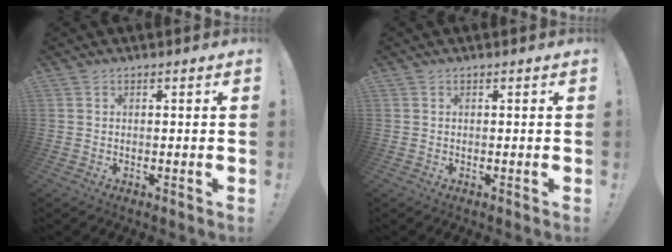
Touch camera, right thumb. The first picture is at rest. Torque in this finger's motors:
{"motor_torque": [0.00, 0.00, 0.00, 0.00, 0.00]}